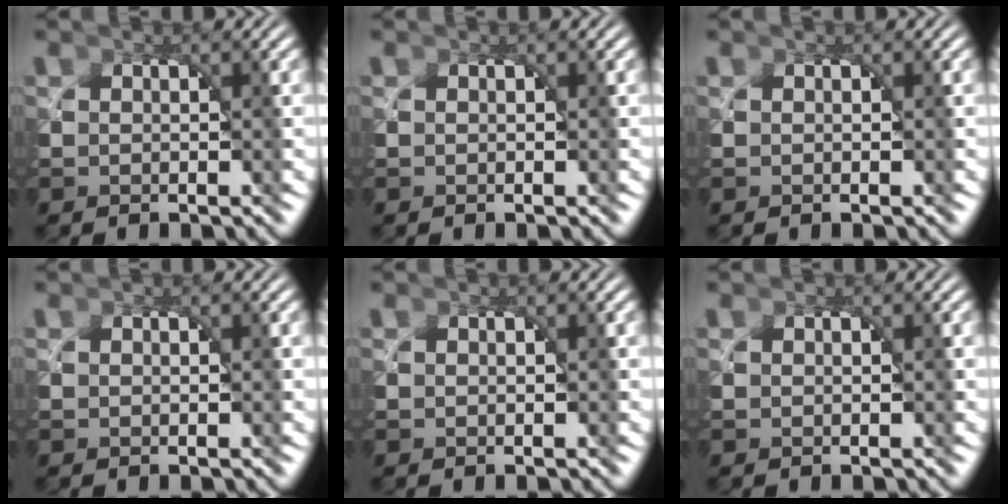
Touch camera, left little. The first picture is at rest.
{"total": 0.0}
{"total": 0.0}
{"total": 0.0}
{"total": 0.0}
{"total": 0.0}